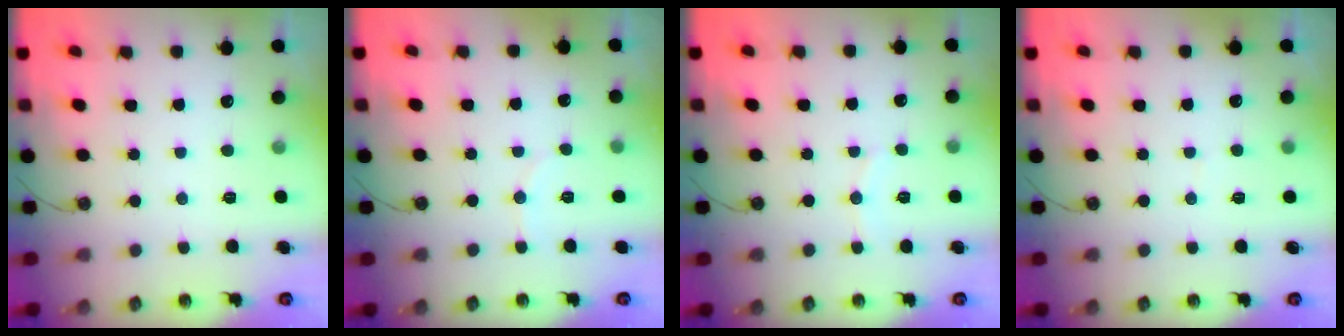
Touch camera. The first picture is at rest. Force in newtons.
{"total": 3.9, "press": 3.8, "slide": 0.6}
{"total": 4.1, "press": 4.0, "slide": 0.4}
{"total": 1.9, "press": 1.9, "slide": 0.2}